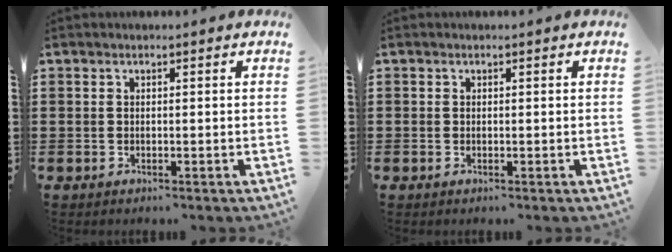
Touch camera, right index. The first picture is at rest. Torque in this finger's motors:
{"motor_torque": [0.06, -0.05, 0.01, 0.01]}